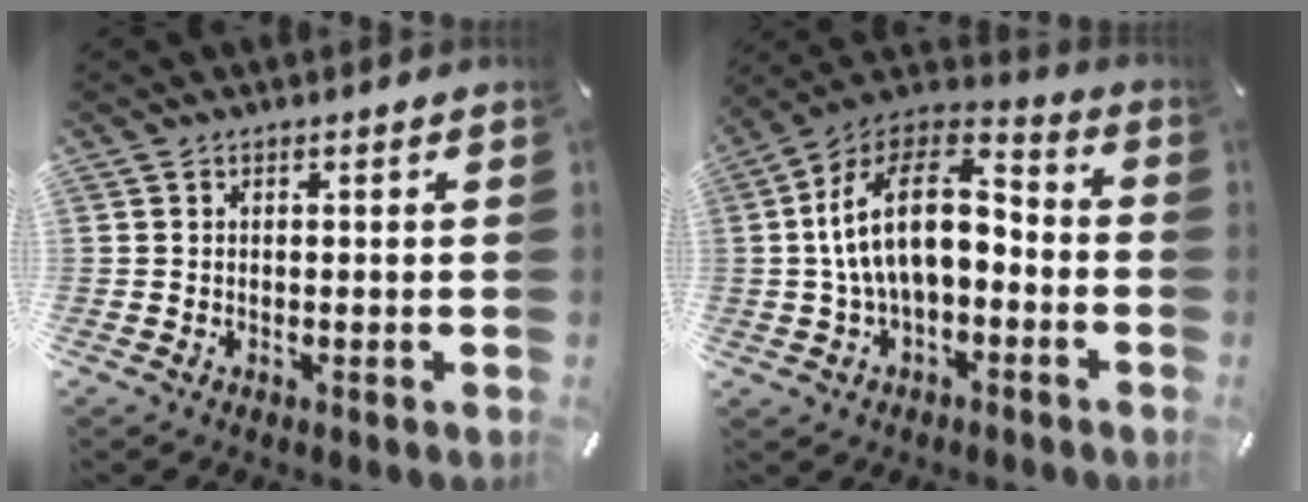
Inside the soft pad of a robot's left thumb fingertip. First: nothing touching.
{"total": 16.2, "force": [0.1, 10.0, 12.7], "torque": [-0.261, 0.014, -0.004]}